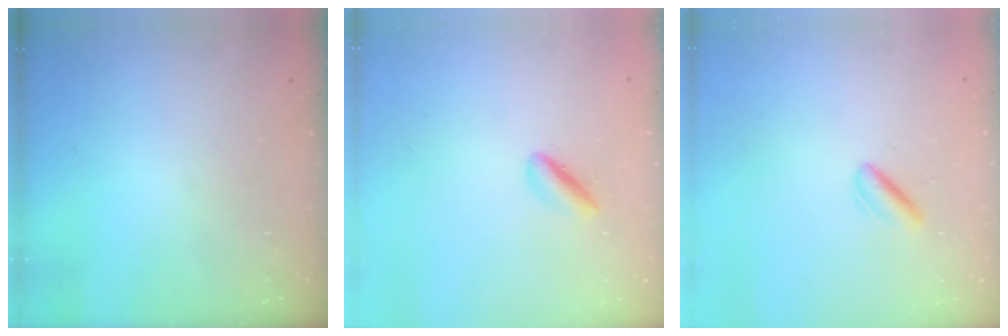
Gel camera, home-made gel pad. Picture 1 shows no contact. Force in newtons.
{"total": 2.1, "press": 2.0, "slide": 0.5}
{"total": 2.0, "press": 1.8, "slide": 0.9}